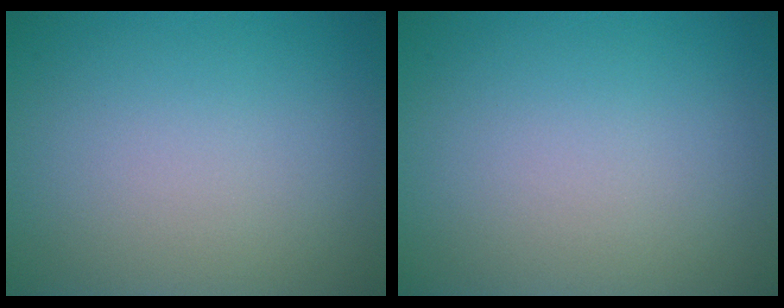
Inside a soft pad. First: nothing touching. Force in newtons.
{"total": 0.0}